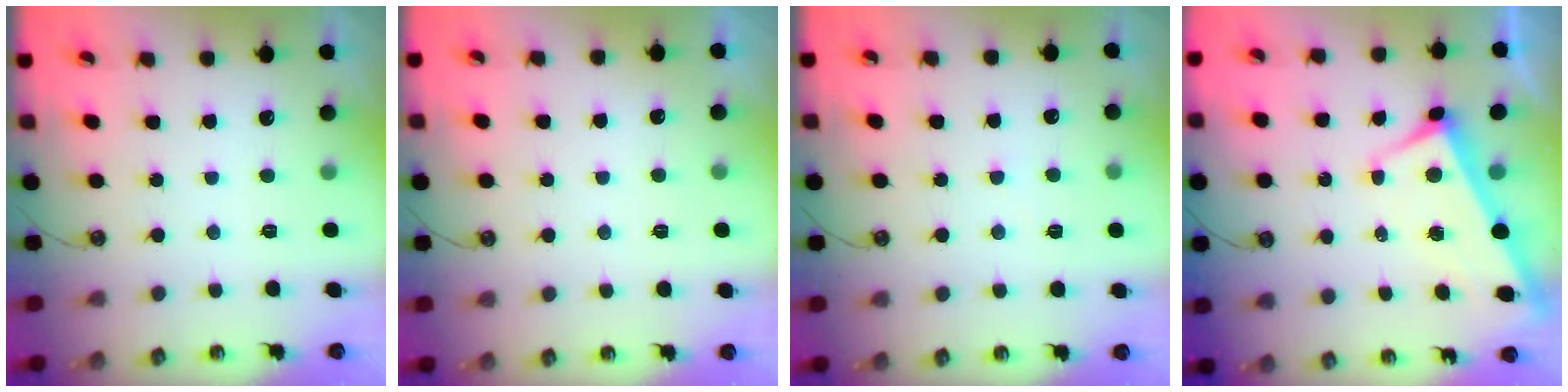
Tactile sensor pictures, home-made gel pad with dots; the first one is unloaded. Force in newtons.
{"total": 9.0, "press": 9.0, "slide": 0.3}
{"total": 6.4, "press": 6.4, "slide": 0.2}
{"total": 3.0, "press": 2.9, "slide": 0.9}